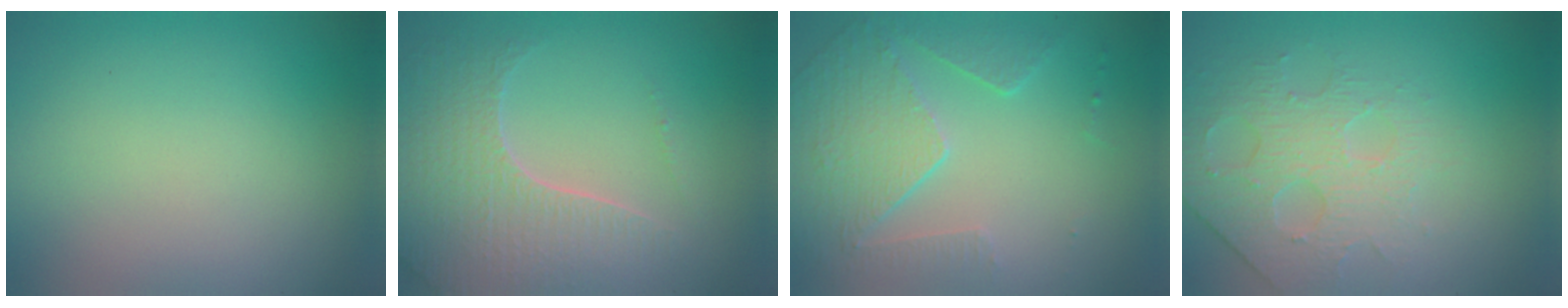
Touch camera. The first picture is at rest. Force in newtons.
{"total": 5.0, "press": 4.5, "slide": 2.3}
{"total": 5.3, "press": 3.8, "slide": 3.7}
{"total": 4.5, "press": 3.3, "slide": 3.0}